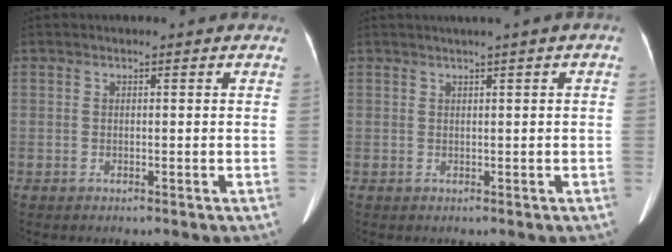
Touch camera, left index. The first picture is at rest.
{"total": 1.8, "force": [0.8, -0.2, 1.6], "torque": [-0.028, 0.010, 0.014]}